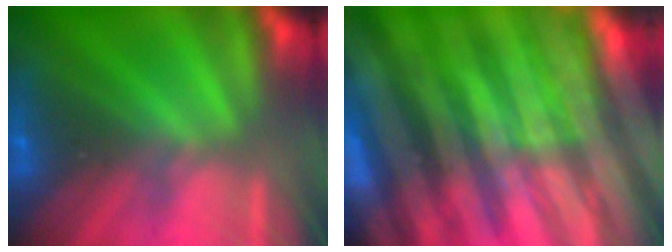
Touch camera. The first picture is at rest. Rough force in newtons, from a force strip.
{"total": 6.8}